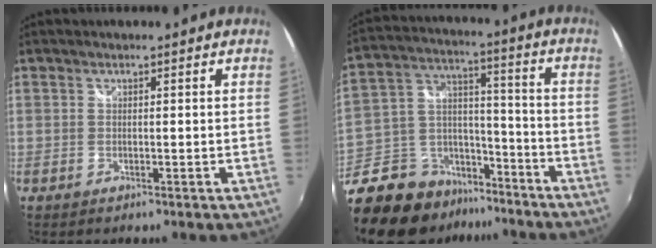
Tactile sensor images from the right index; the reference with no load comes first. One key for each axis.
{"total": 20.8, "fx": -15.1, "fy": 11.6, "fz": 8.4, "tx": -0.203, "ty": 0.038, "tz": -0.234}